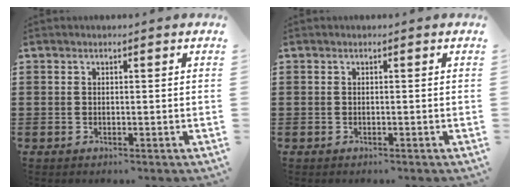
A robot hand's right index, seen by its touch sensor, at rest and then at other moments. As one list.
[{"total": 0.0}]